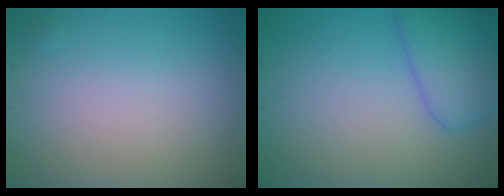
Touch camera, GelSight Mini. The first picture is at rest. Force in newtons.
{"total": 4.2, "press": 4.2, "slide": 0.3}